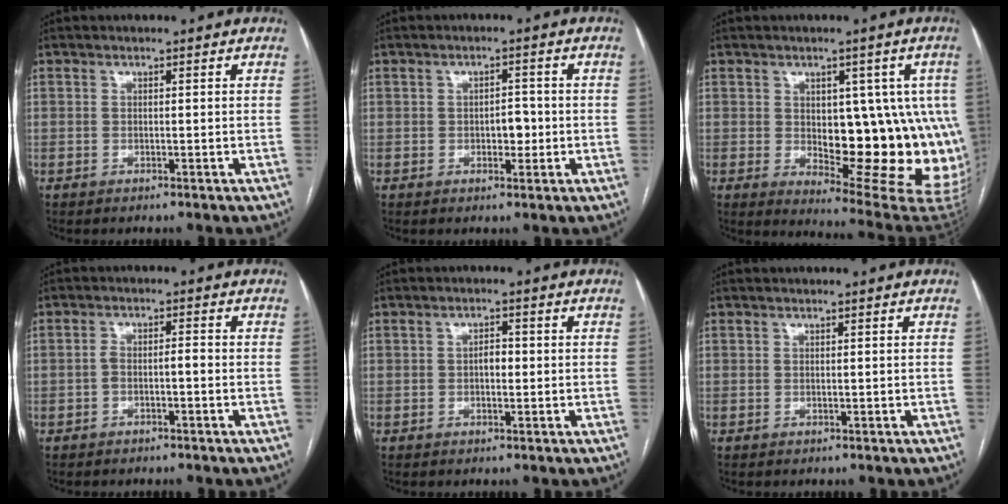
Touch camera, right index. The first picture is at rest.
{"total": 2.9, "force": [-0.4, 1.6, 2.3], "torque": [-0.028, 0.007, -0.003]}
{"total": 16.4, "force": [-0.3, 6.5, 15.0], "torque": [-0.131, 0.008, 0.017]}
{"total": 2.4, "force": [-0.9, 0.8, 2.1], "torque": [-0.038, 0.014, -0.013]}
{"total": 2.1, "force": [-0.1, 1.2, 1.8], "torque": [-0.025, 0.006, -0.002]}
{"total": 0.0}